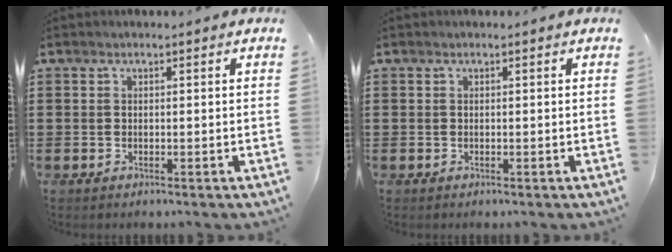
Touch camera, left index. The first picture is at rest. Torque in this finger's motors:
{"motor_torque": [0.00, 0.02, 0.00, 0.00]}